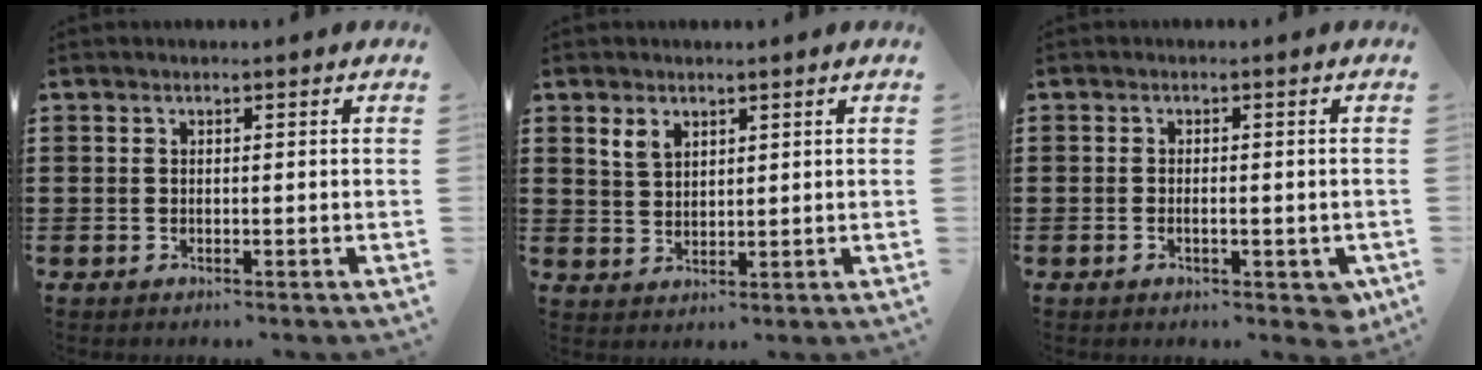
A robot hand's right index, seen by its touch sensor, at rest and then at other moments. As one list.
[{"total": 2.9, "force": [1.9, 1.8, 1.3], "torque": [-0.032, 0.005, 0.037]}, {"total": 2.5, "force": [-0.7, 1.1, 2.2], "torque": [-0.040, 0.002, -0.013]}]